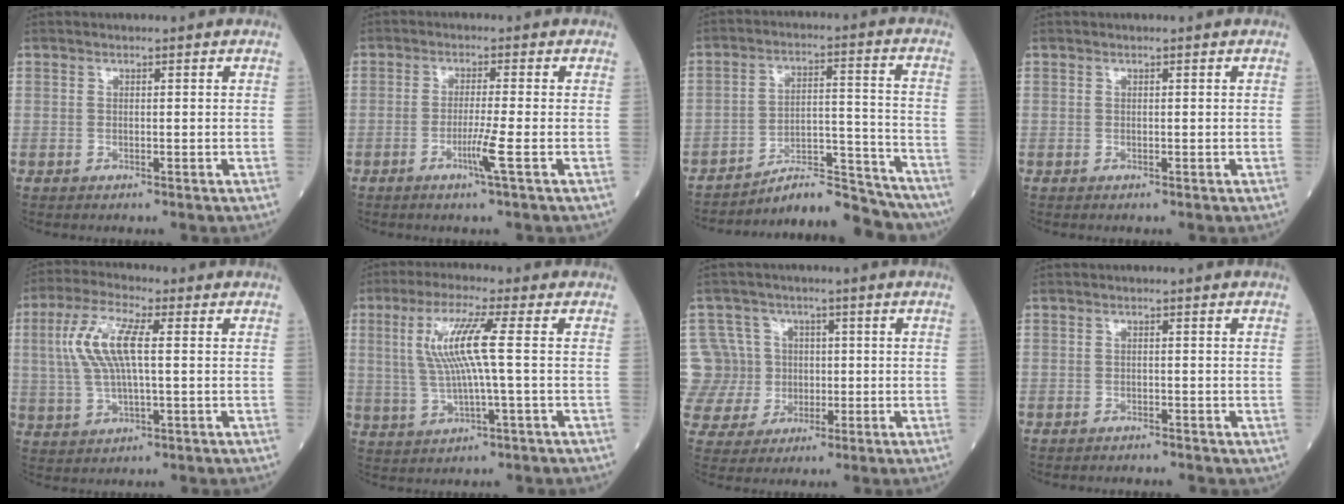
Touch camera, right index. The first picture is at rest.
{"total": 3.9, "force": [-1.5, -0.9, 3.5], "torque": [-0.070, -0.009, -0.032]}
{"total": 12.7, "force": [-12.5, 1.0, 2.3], "torque": [-0.022, 0.044, -0.193]}
{"total": 0.0}
{"total": 9.2, "force": [1.6, 2.2, 8.8], "torque": [-0.198, 0.014, 0.031]}
{"total": 8.6, "force": [1.4, -0.3, 8.5], "torque": [-0.181, 0.007, 0.029]}
{"total": 8.6, "force": [0.6, 8.5, 1.0], "torque": [-0.027, 0.029, 0.024]}
{"total": 1.6, "force": [-1.5, 0.6, 0.2], "torque": [-0.005, -0.002, -0.019]}